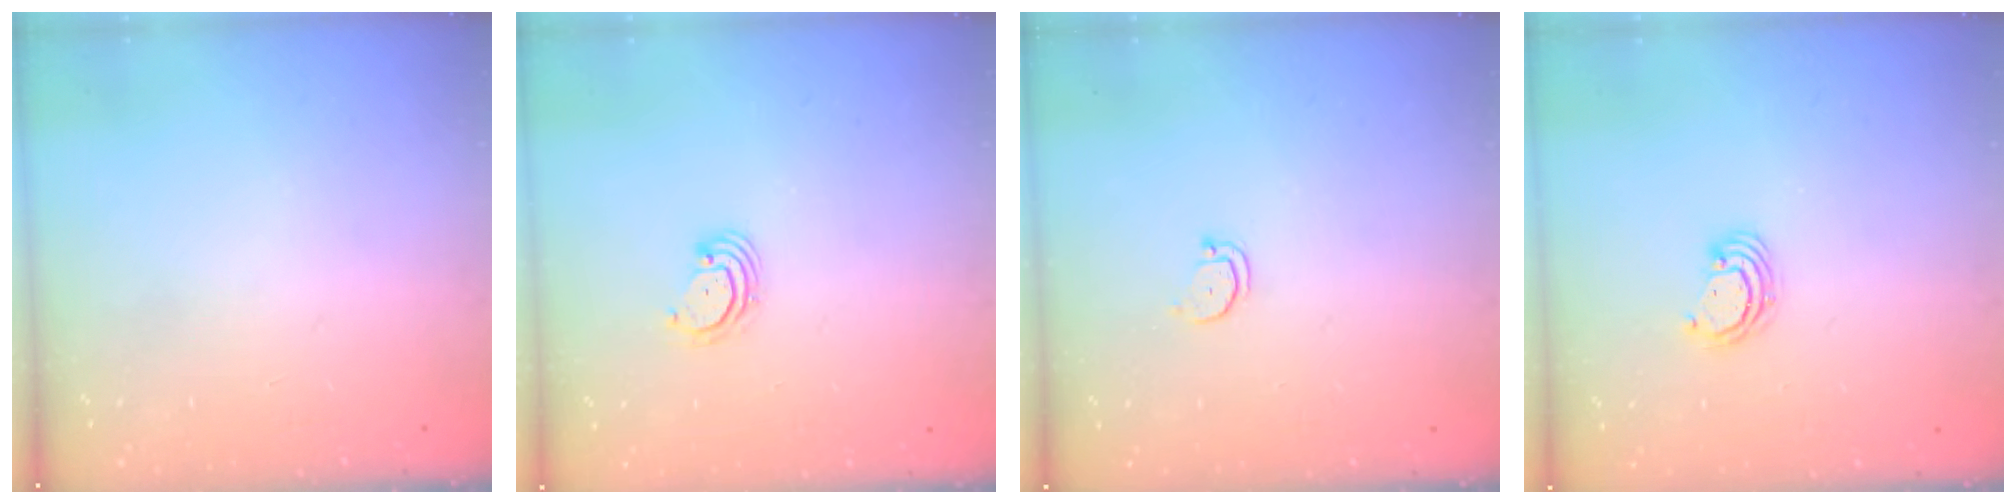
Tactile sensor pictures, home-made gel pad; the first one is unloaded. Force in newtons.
{"total": 3.0, "press": 3.0, "slide": 0.3}
{"total": 2.2, "press": 2.2, "slide": 0.2}
{"total": 3.3, "press": 3.3, "slide": 0.4}